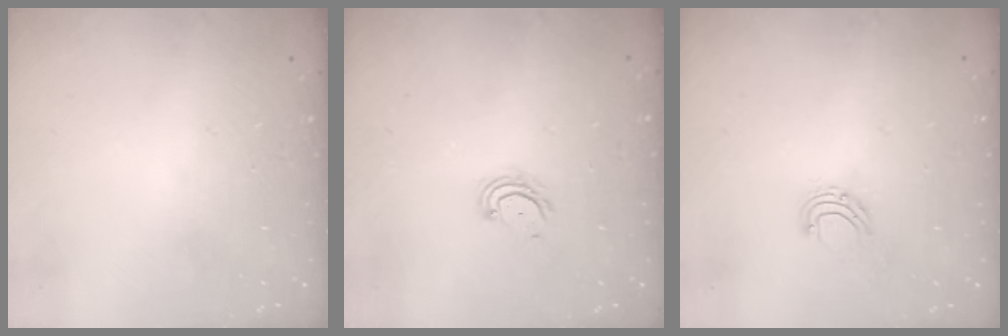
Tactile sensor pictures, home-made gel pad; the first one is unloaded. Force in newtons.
{"total": 4.1, "press": 4.1, "slide": 0.6}
{"total": 5.7, "press": 5.7, "slide": 0.4}